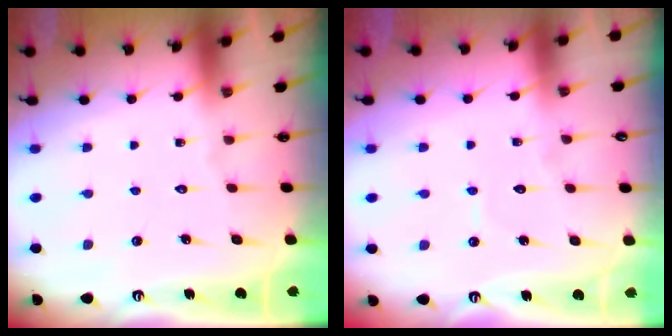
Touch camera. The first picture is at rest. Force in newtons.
{"total": 3.2, "press": 3.2, "slide": 0.2}